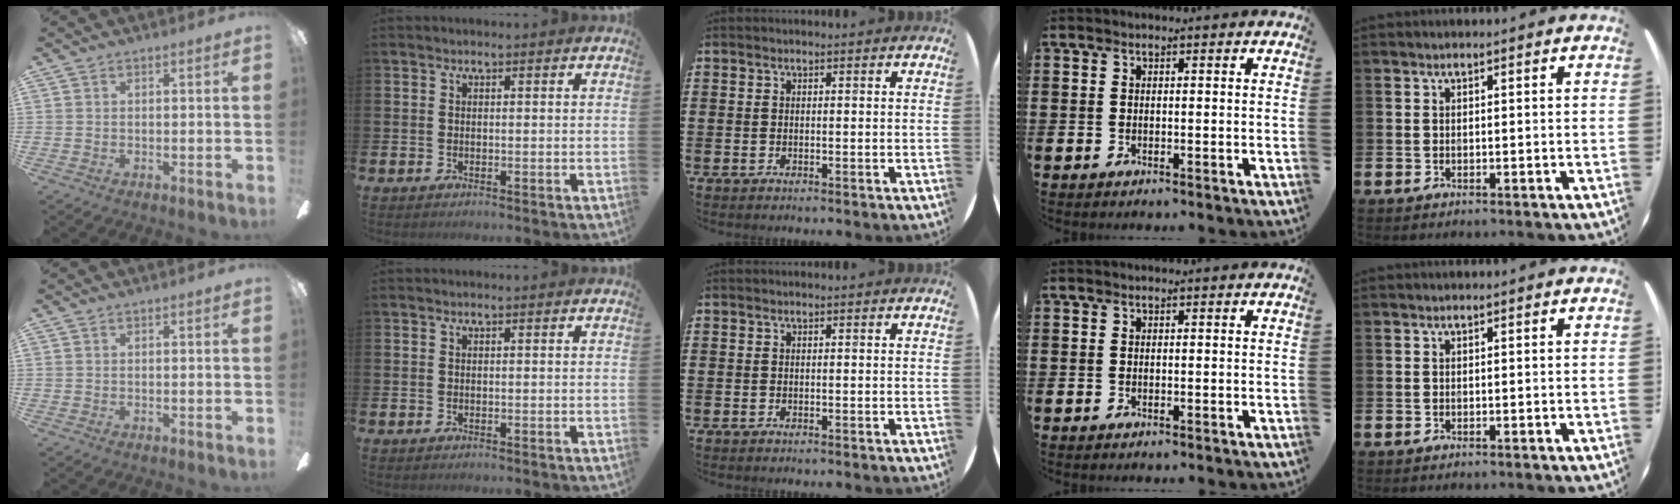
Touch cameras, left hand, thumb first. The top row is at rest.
{}